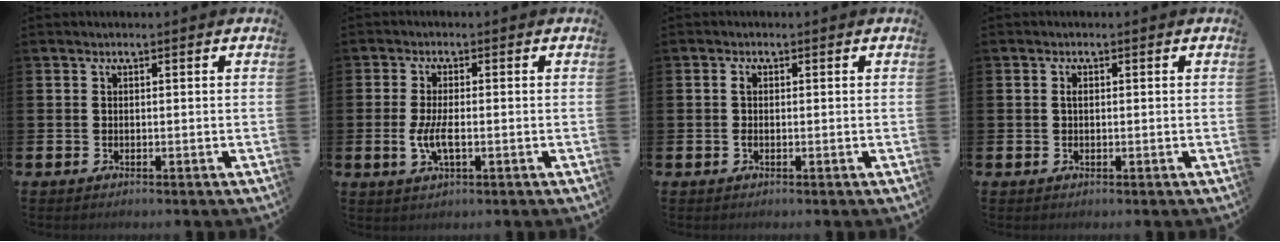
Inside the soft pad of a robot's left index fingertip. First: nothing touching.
{"total": 4.0, "force": [-0.7, 1.5, 3.7], "torque": [-0.070, 0.000, -0.014]}
{"total": 1.2, "force": [0.0, 0.6, 1.1], "torque": [-0.016, 0.001, -0.002]}
{"total": 0.9, "force": [0.1, 0.5, 0.7], "torque": [-0.010, 0.001, 0.001]}